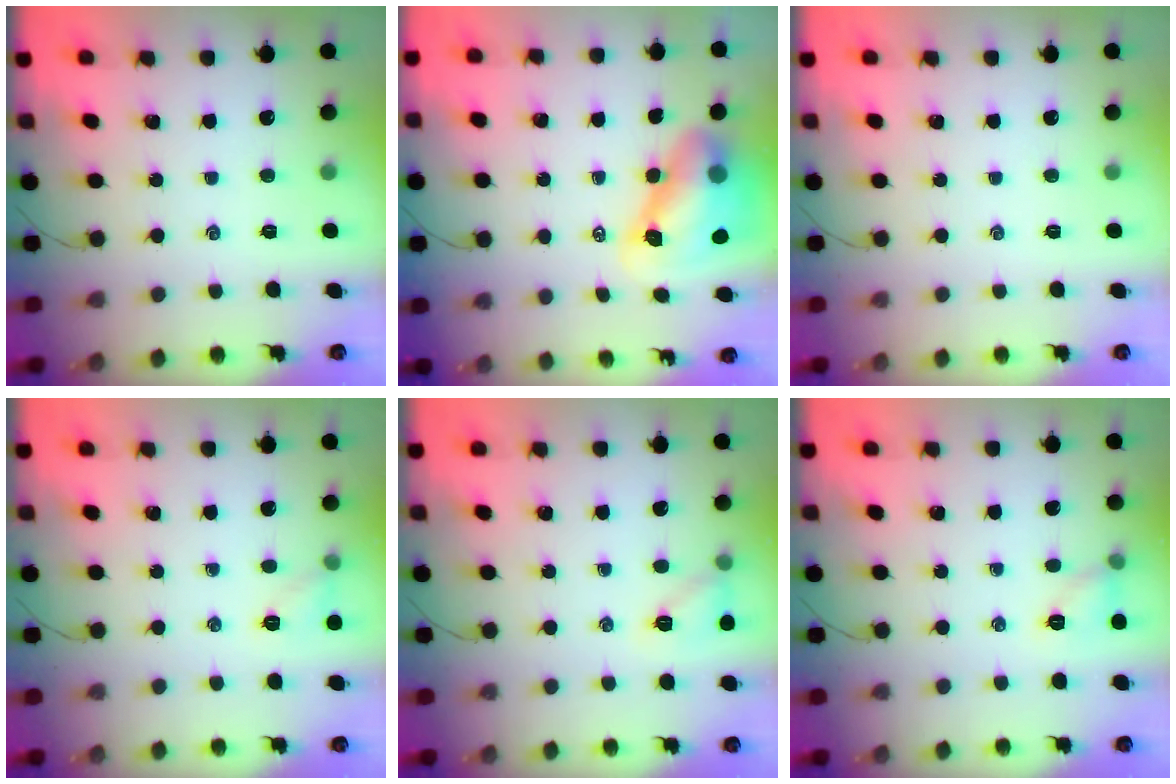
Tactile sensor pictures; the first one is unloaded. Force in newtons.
{"total": 10.5, "press": 9.9, "slide": 3.5}
{"total": 0.0}
{"total": 6.3, "press": 6.2, "slide": 1.0}
{"total": 7.8, "press": 7.7, "slide": 1.1}
{"total": 5.9, "press": 5.9, "slide": 0.8}